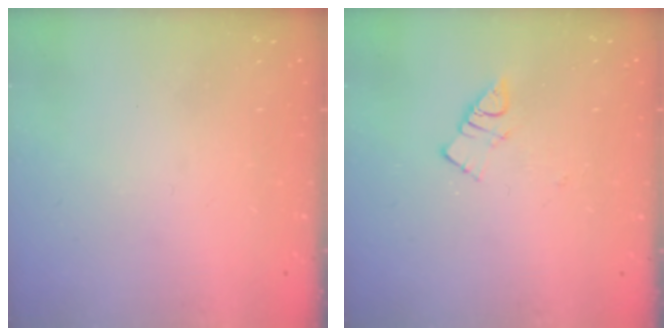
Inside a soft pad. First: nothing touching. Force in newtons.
{"total": 4.8, "press": 4.7, "slide": 0.8}